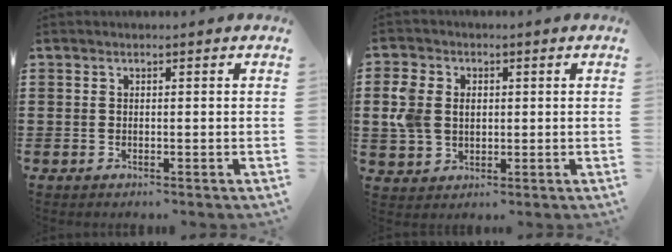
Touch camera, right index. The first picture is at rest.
{"total": 5.5, "force": [0.6, 4.5, 3.2], "torque": [-0.095, 0.009, 0.004]}